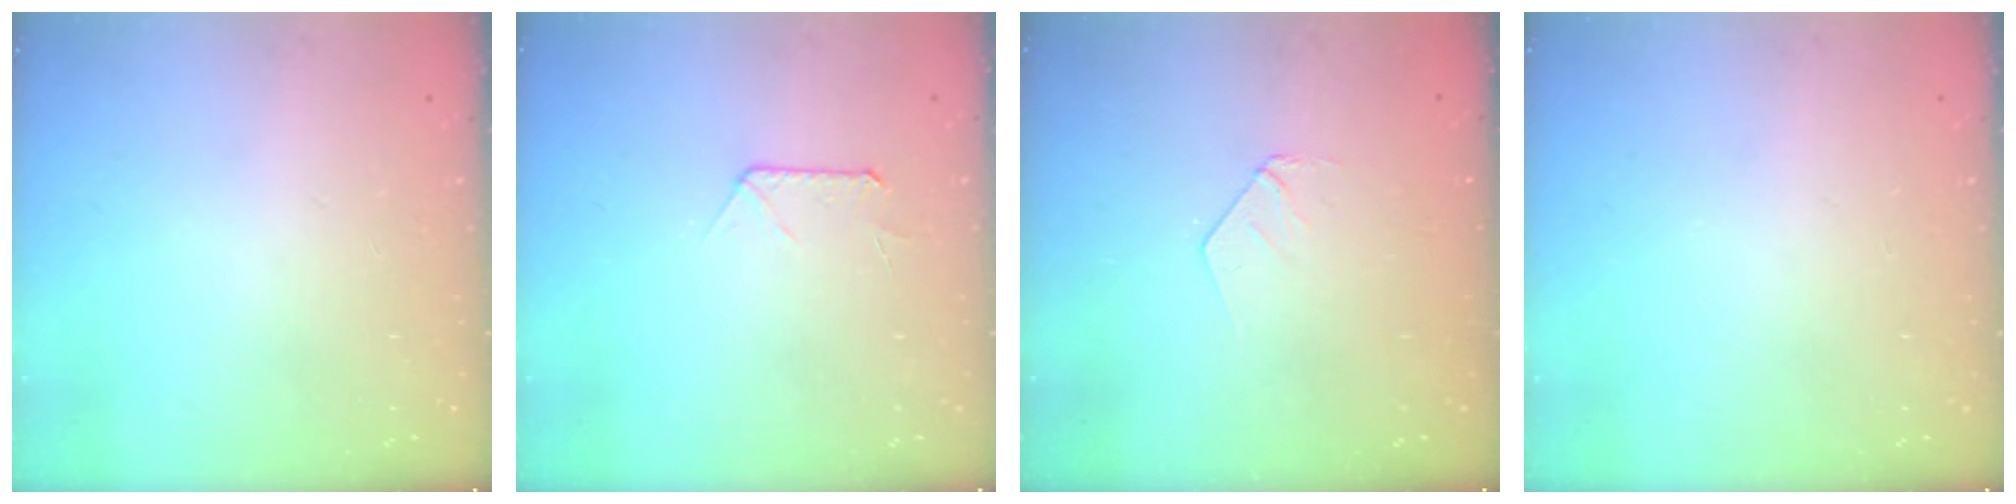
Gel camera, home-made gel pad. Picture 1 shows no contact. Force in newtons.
{"total": 5.2, "press": 5.1, "slide": 0.4}
{"total": 3.8, "press": 3.8, "slide": 0.3}
{"total": 0.0}